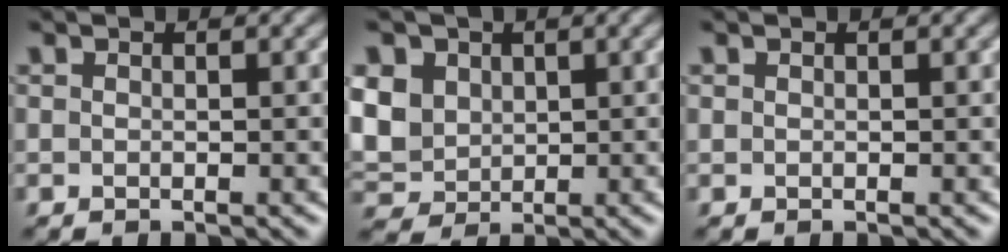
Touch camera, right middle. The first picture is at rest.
{"total": 7.3, "force": [1.8, 5.8, 4.0], "torque": [-0.110, 0.022, 0.030]}
{"total": 0.0}